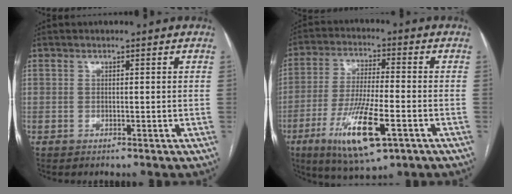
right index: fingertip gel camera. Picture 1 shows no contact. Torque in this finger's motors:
{"motor_torque": [1.79, -0.35, 0.52, 0.21]}